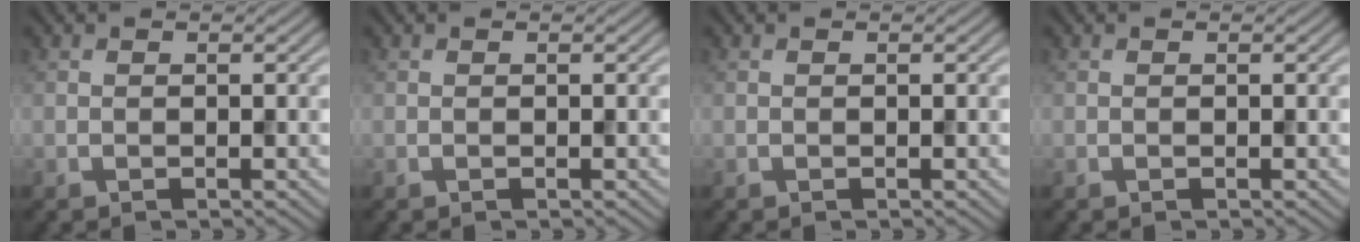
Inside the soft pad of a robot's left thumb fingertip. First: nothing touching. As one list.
[{"total": 0.0}, {"total": 0.0}, {"total": 0.0}]